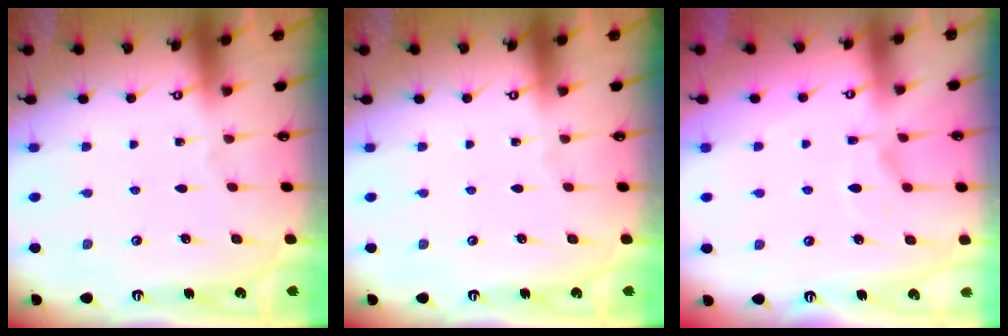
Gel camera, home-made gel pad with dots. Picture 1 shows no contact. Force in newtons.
{"total": 0.0}
{"total": 1.3, "press": 0.0, "slide": 1.3}